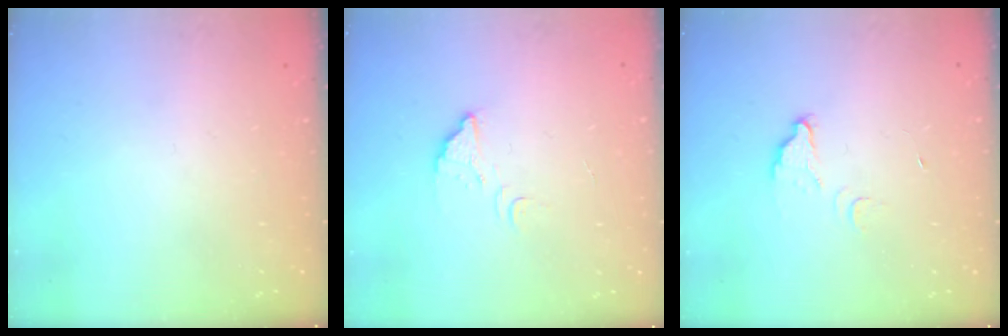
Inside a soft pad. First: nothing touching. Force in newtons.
{"total": 5.0, "press": 4.9, "slide": 0.3}
{"total": 3.7, "press": 3.7, "slide": 0.3}